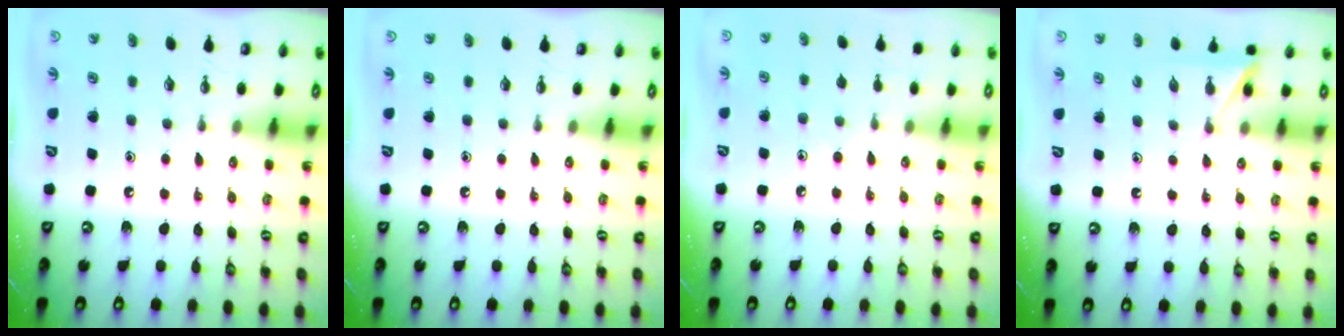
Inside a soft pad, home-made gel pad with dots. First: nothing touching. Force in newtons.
{"total": 0.0}
{"total": 6.1, "press": 6.1, "slide": 0.6}
{"total": 3.7, "press": 3.7, "slide": 0.3}